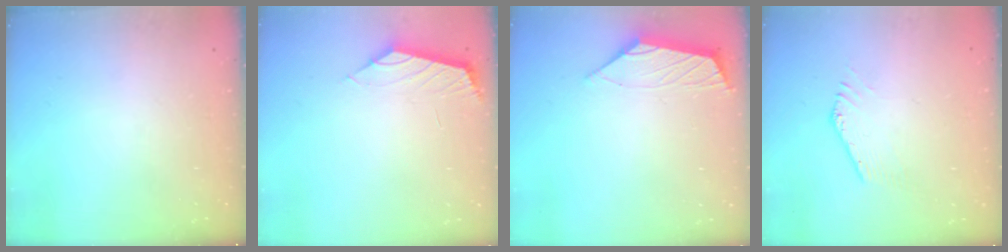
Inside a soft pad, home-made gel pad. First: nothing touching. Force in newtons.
{"total": 1.1, "press": 1.0, "slide": 0.4}
{"total": 2.8, "press": 2.7, "slide": 0.6}
{"total": 1.5, "press": 1.5, "slide": 0.4}